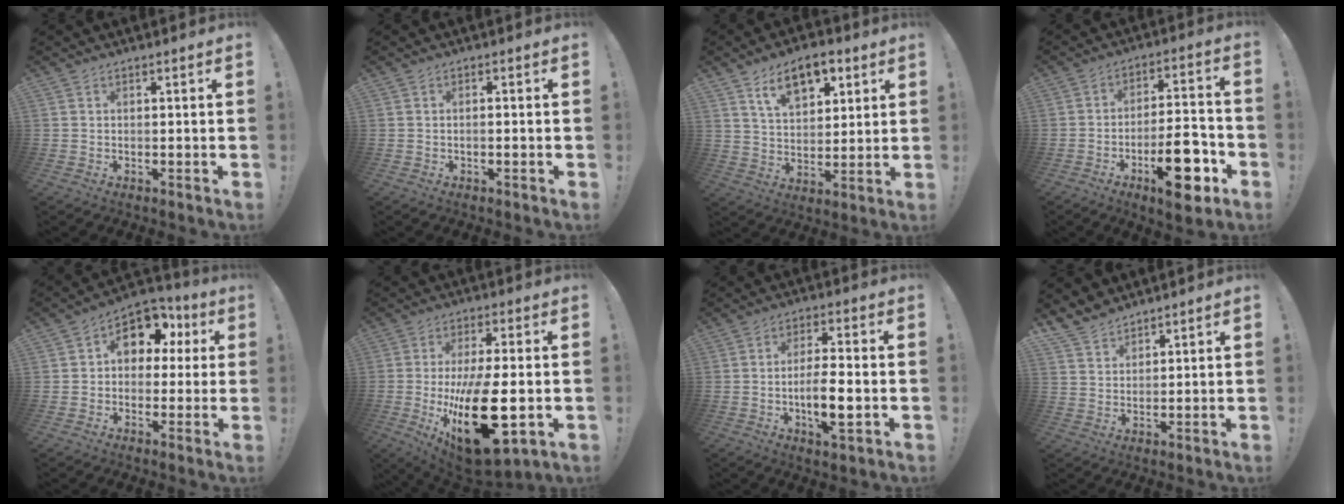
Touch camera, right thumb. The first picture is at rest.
{"total": 1.3, "force": [-0.9, 0.1, 1.0], "torque": [-0.025, 0.005, -0.015]}
{"total": 12.3, "force": [7.0, 7.0, 7.3], "torque": [-0.112, -0.020, 0.129]}
{"total": 16.7, "force": [-7.5, 6.3, 13.4], "torque": [-0.194, 0.047, -0.115]}
{"total": 11.6, "force": [3.8, 8.5, 6.9], "torque": [-0.101, -0.011, 0.075]}
{"total": 23.3, "force": [-4.0, 9.7, 20.8], "torque": [-0.350, -0.005, -0.050]}
{"total": 9.7, "force": [-2.2, 2.6, 9.1], "torque": [-0.160, 0.001, -0.044]}
{"total": 6.3, "force": [5.6, 2.5, 1.4], "torque": [-0.032, -0.036, 0.109]}